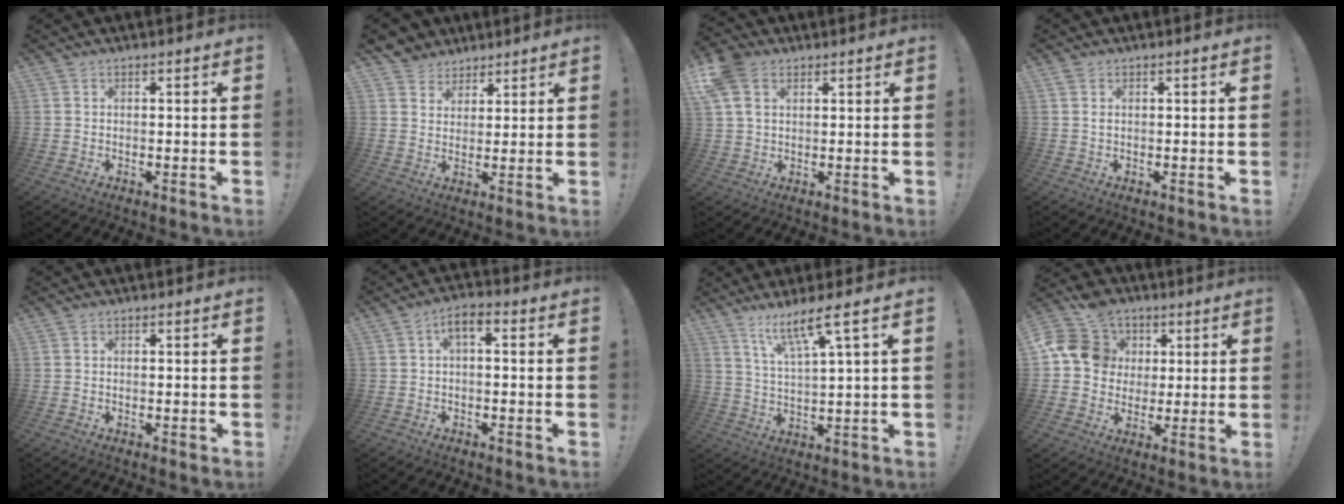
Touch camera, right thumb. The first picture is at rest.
{"total": 5.7, "force": [3.7, 4.3, 0.2], "torque": [-0.007, -0.029, 0.074]}
{"total": 8.6, "force": [3.7, 5.9, 5.1], "torque": [-0.092, -0.004, 0.075]}
{"total": 0.9, "force": [0.4, 0.6, 0.7], "torque": [-0.007, -0.001, 0.005]}
{"total": 0.7, "force": [0.1, 0.4, 0.5], "torque": [-0.004, 0.000, 0.001]}
{"total": 4.1, "force": [0.1, 1.9, 3.7], "torque": [-0.061, 0.002, 0.001]}
{"total": 9.8, "force": [6.4, 0.5, 7.3], "torque": [-0.129, -0.028, 0.104]}
{"total": 16.1, "force": [3.9, 14.0, 7.0], "torque": [-0.110, -0.003, 0.082]}